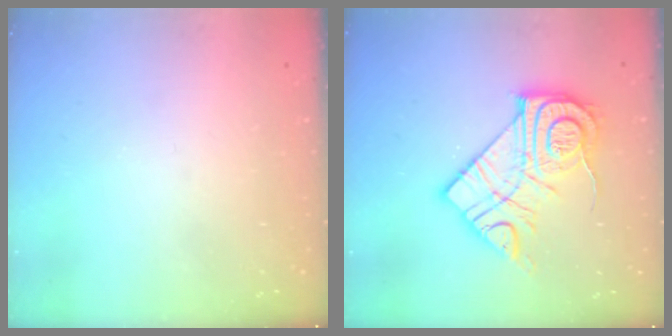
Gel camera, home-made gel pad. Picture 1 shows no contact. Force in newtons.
{"total": 17.7, "press": 17.6, "slide": 1.4}